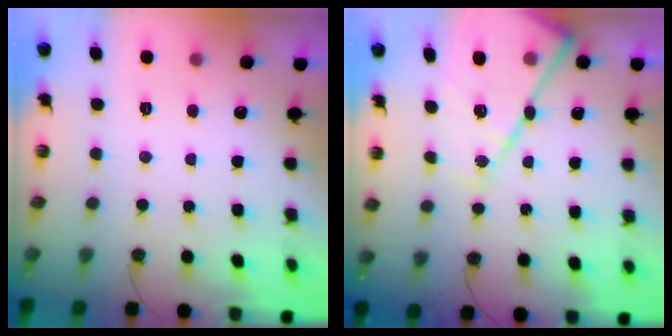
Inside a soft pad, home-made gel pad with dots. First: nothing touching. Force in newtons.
{"total": 19.0, "press": 18.9, "slide": 1.7}